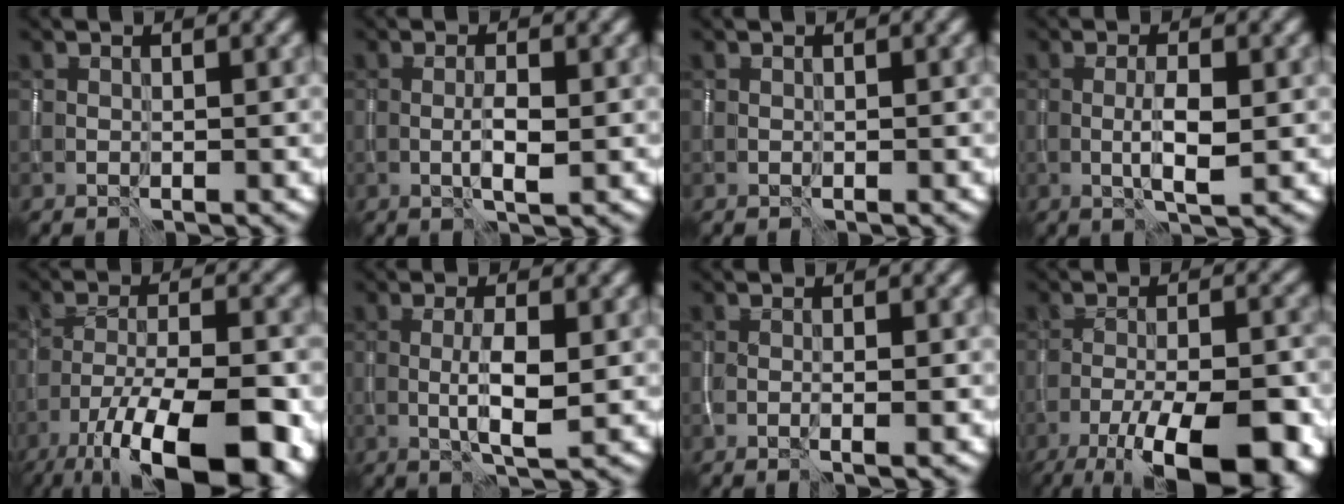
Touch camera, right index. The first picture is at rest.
{"total": 1.9, "force": [-0.5, 0.3, 1.8], "torque": [-0.034, -0.001, -0.009]}
{"total": 0.0}
{"total": 2.8, "force": [-0.5, 0.5, 2.7], "torque": [-0.050, -0.002, -0.008]}
{"total": 15.4, "force": [-9.3, 5.7, 10.9], "torque": [-0.167, -0.021, -0.141]}
{"total": 3.4, "force": [-0.5, 0.7, 3.3], "torque": [-0.061, -0.002, -0.009]}
{"total": 1.1, "force": [-0.3, 0.2, 1.0], "torque": [-0.012, -0.001, -0.007]}
{"total": 12.9, "force": [-7.1, 4.0, 10.0], "torque": [-0.156, -0.008, -0.107]}